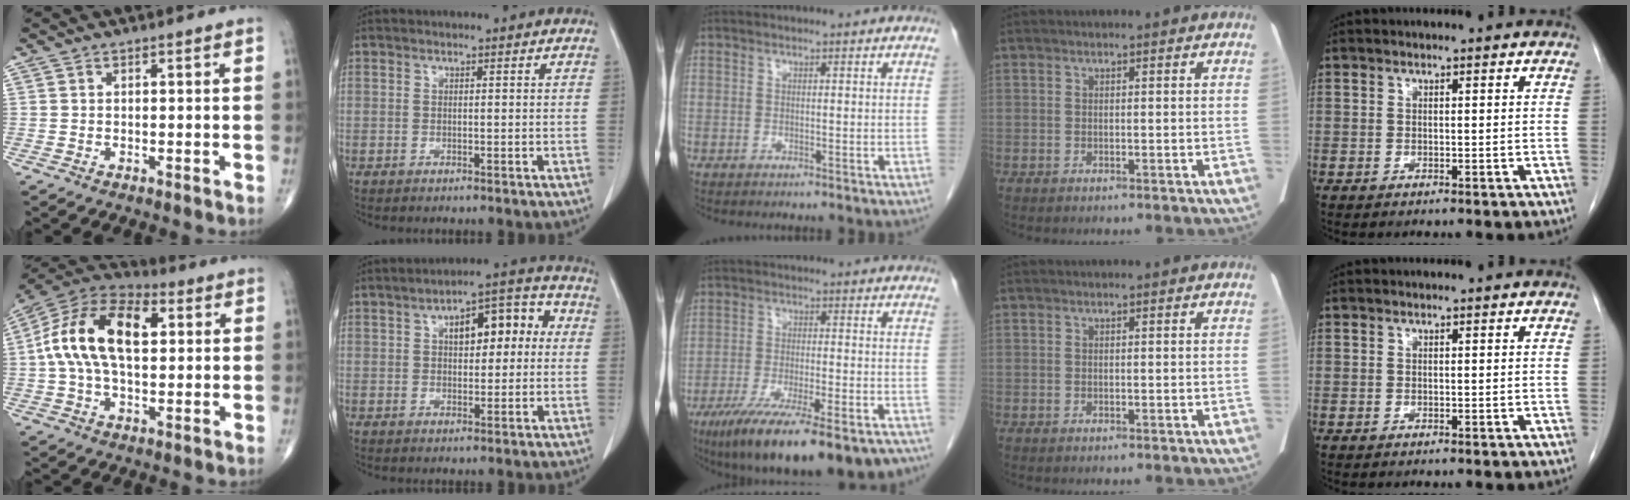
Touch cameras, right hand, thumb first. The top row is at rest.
{"thumb": {"total": 18.3, "force": [3.0, 10.1, 14.9], "torque": [-0.275, 0.027, 0.042]}, "index": {"total": 9.5, "force": [1.8, 4.1, 8.3], "torque": [-0.111, 0.044, 0.025]}, "middle": {"total": 21.5, "force": [-16.2, 4.3, 13.4], "torque": [-0.177, -0.026, -0.236]}}